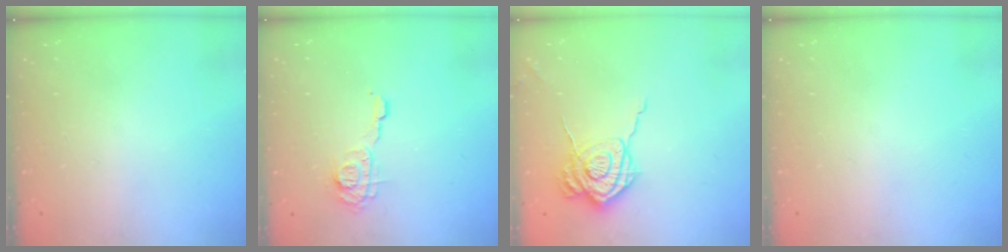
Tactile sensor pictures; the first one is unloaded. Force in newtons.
{"total": 9.0, "press": 9.0, "slide": 0.4}
{"total": 12.8, "press": 12.7, "slide": 1.2}
{"total": 0.0}